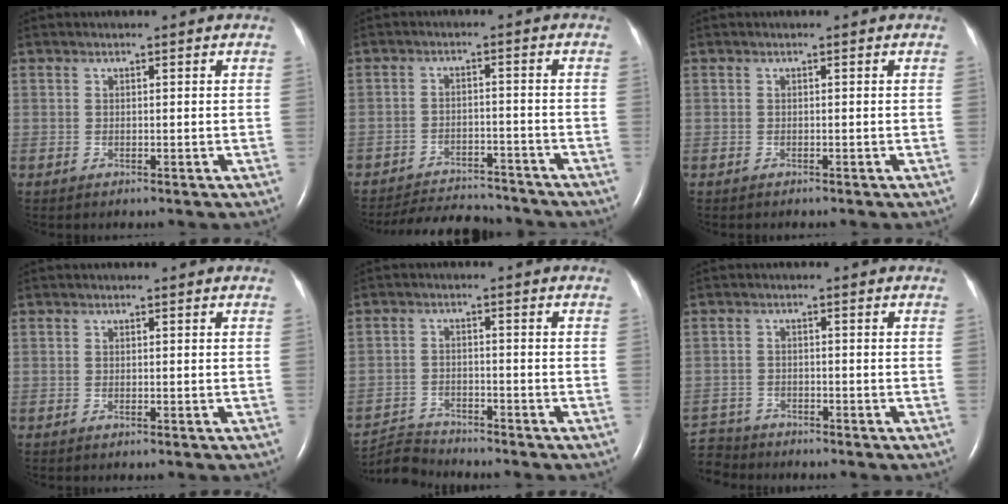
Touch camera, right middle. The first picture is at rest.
{"total": 11.4, "force": [-10.8, 2.5, 2.5], "torque": [-0.041, -0.002, -0.153]}
{"total": 0.7, "force": [-0.7, 0.1, 0.2], "torque": [-0.008, -0.002, -0.010]}
{"total": 0.0}
{"total": 5.0, "force": [-4.9, -0.2, -1.0], "torque": [0.016, -0.011, -0.091]}
{"total": 5.8, "force": [-5.5, 1.7, -0.4], "torque": [0.004, -0.004, -0.106]}